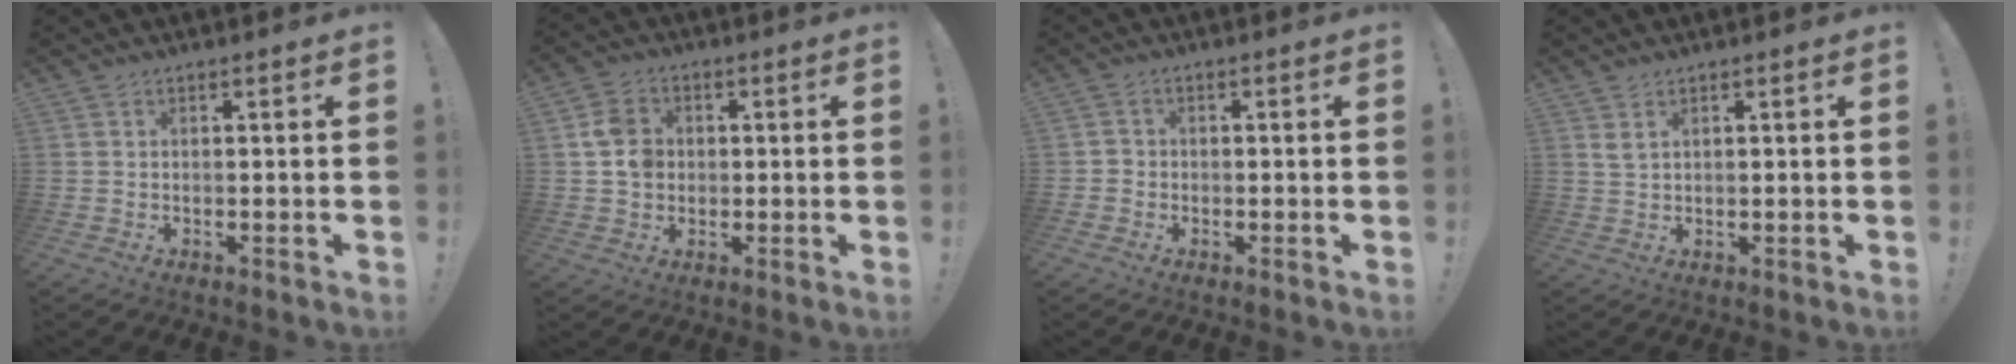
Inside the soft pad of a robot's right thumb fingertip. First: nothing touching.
{"total": 8.1, "force": [0.8, 7.0, 4.0], "torque": [-0.067, 0.012, 0.021]}
{"total": 2.1, "force": [-0.9, 1.7, 0.7], "torque": [-0.014, 0.010, -0.016]}
{"total": 3.4, "force": [2.3, 0.7, 2.3], "torque": [-0.043, -0.011, 0.040]}